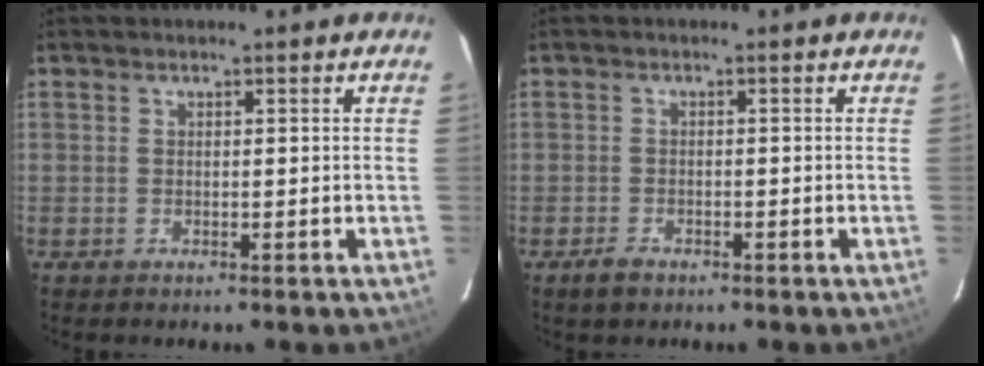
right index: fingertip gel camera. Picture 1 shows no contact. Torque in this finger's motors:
{"motor_torque": [-0.32, -0.03, -0.63, -0.21]}